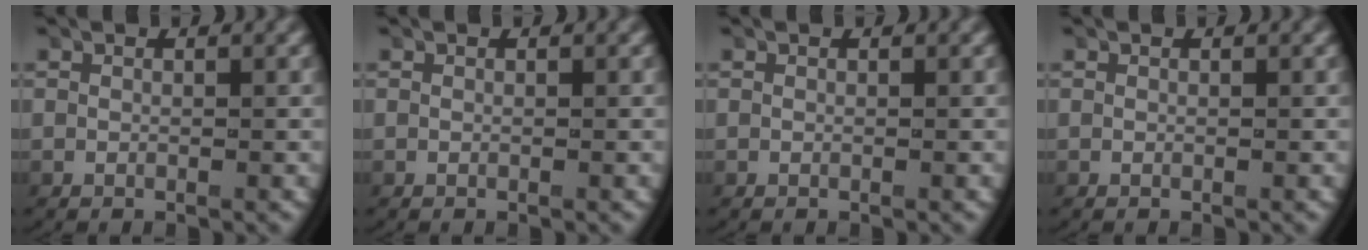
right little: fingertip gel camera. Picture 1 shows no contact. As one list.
[{"total": 0.0}, {"total": 0.0}, {"total": 0.0}]